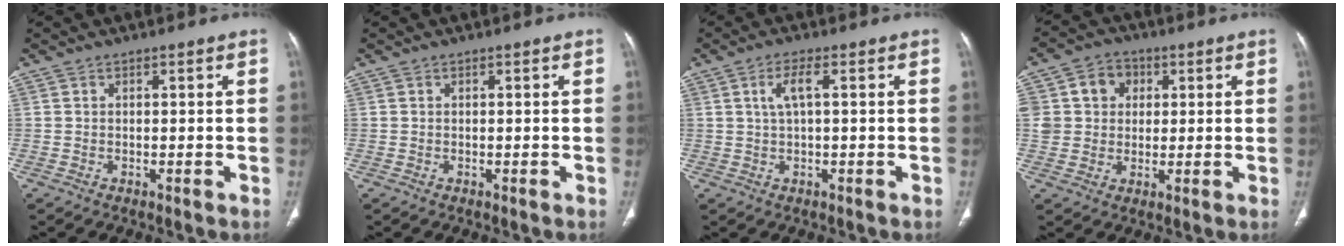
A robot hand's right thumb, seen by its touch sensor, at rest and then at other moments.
{"total": 0.0}
{"total": 3.5, "force": [0.8, 0.8, 3.3], "torque": [-0.077, 0.009, 0.016]}
{"total": 10.6, "force": [2.7, 9.2, 4.5], "torque": [-0.058, 0.012, 0.045]}